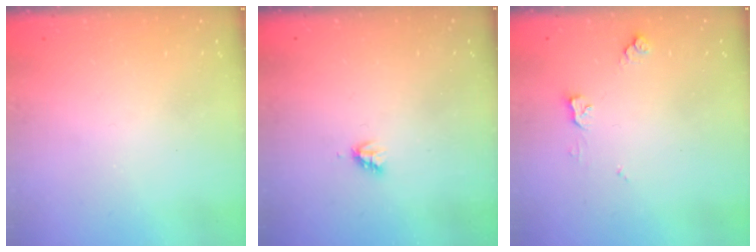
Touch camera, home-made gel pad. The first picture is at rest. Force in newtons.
{"total": 2.2, "press": 2.2, "slide": 0.3}
{"total": 5.7, "press": 5.6, "slide": 0.9}